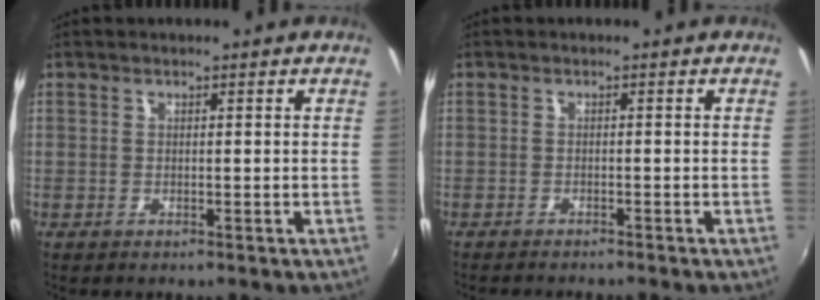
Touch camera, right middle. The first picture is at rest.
{"total": 2.6, "force": [-2.4, -0.1, 0.9], "torque": [-0.029, -0.010, -0.042]}